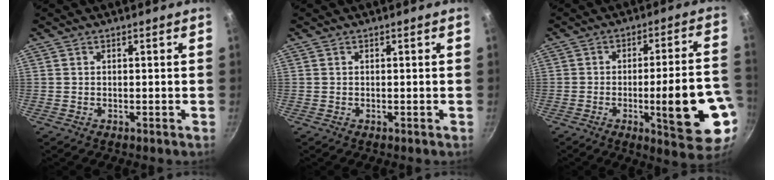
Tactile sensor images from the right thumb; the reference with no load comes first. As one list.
[{"total": 0.0}, {"total": 17.1, "force": [-4.6, 3.9, 16.0], "torque": [-0.203, 0.020, -0.056]}]